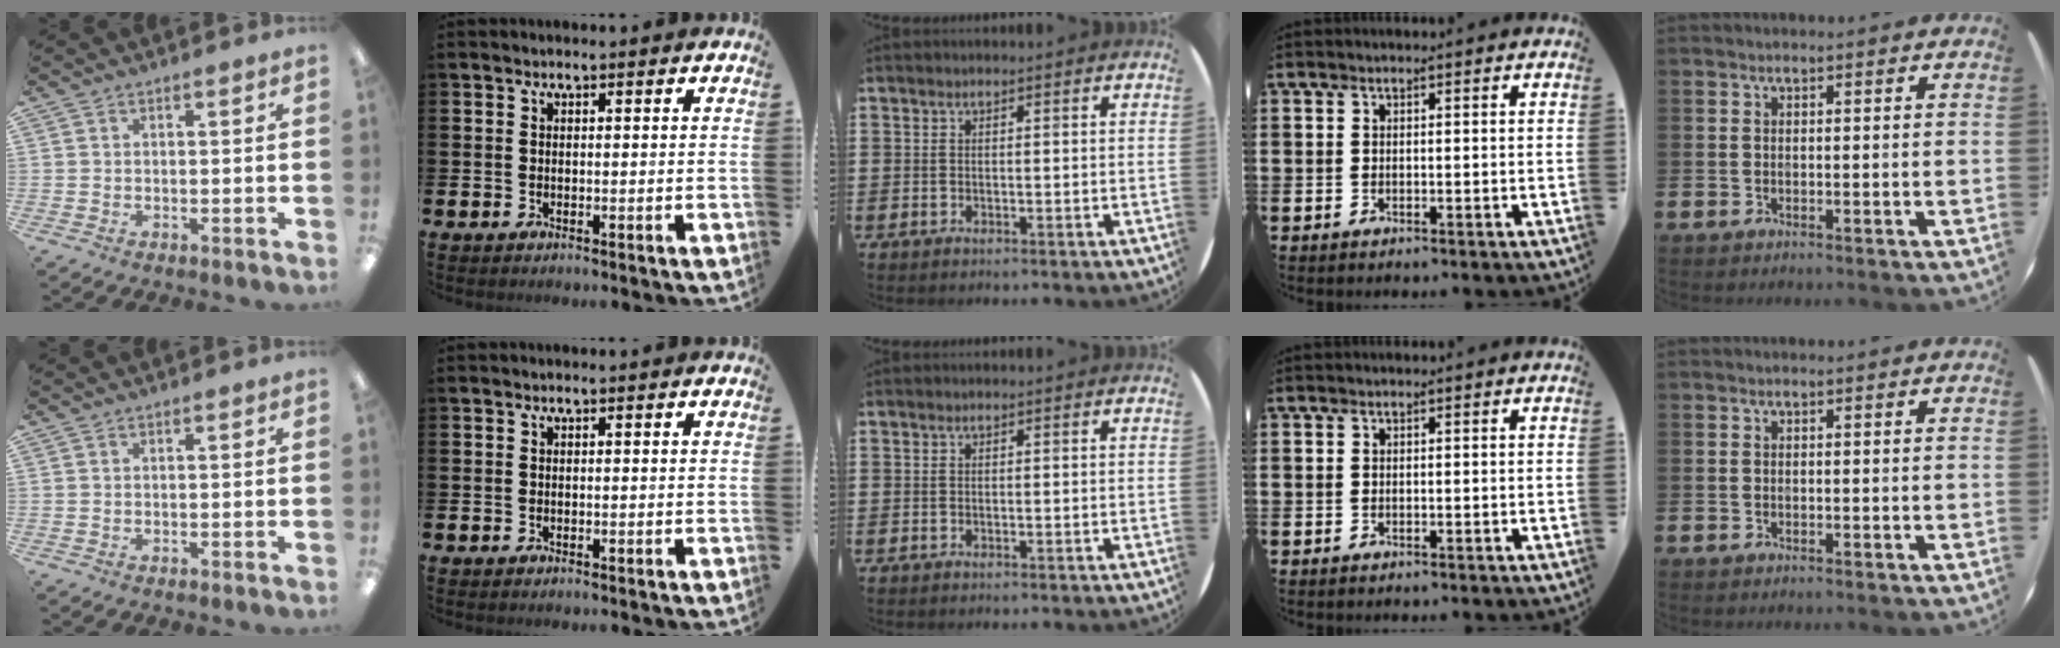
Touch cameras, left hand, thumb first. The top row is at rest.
{}